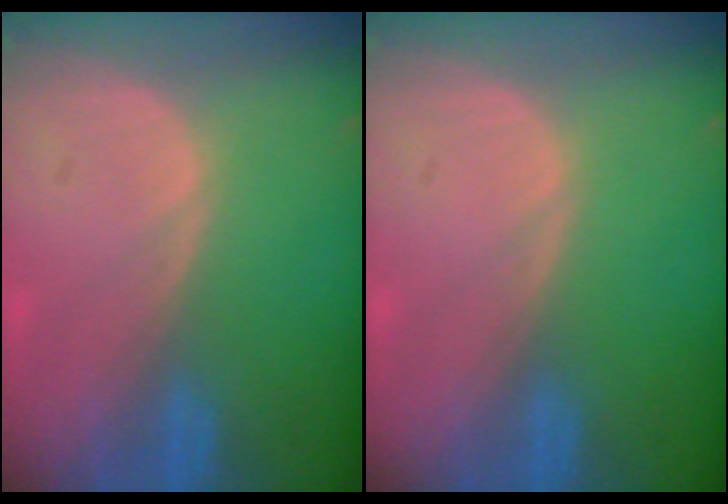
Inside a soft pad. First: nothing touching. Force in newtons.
{"total": 0.0}